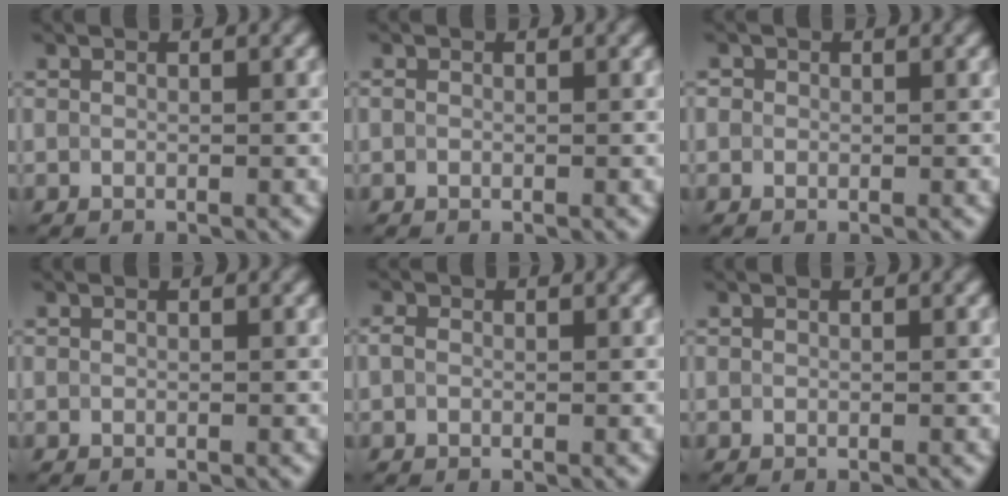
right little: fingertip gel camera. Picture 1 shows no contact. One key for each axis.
{"total": 0.0}
{"total": 0.6, "fx": 0.1, "fy": 0.6, "fz": 0.1, "tx": 0.004, "ty": -0.002, "tz": -0.003}
{"total": 0.0}
{"total": 0.8, "fx": -0.1, "fy": 0.6, "fz": 0.5, "tx": -0.009, "ty": 0.001, "tz": -0.005}
{"total": 0.0}